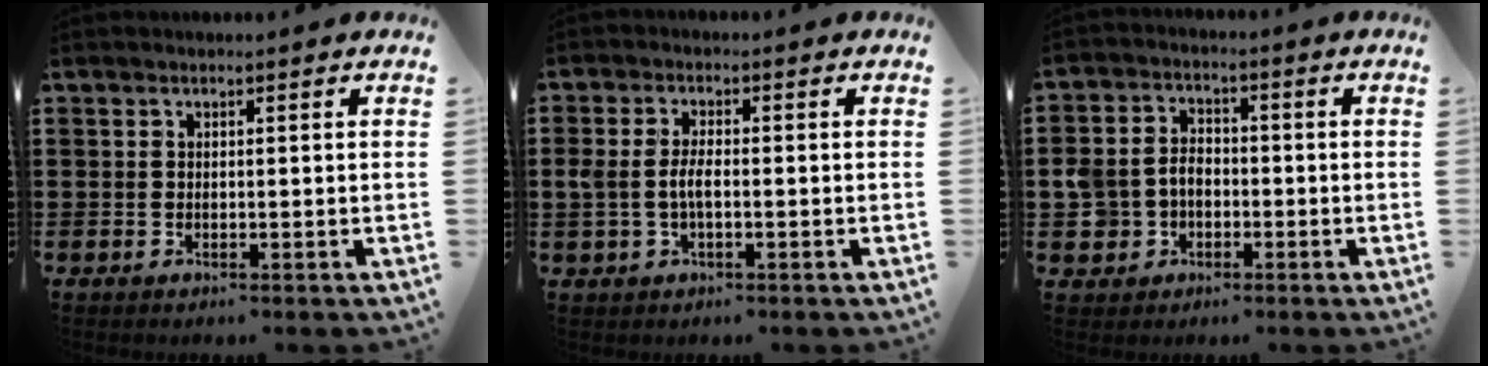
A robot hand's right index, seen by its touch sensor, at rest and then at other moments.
{"total": 3.4, "force": [-0.5, 1.5, 3.1], "torque": [-0.080, -0.003, -0.016]}
{"total": 4.9, "force": [-1.6, 4.3, 1.9], "torque": [-0.068, 0.009, -0.036]}